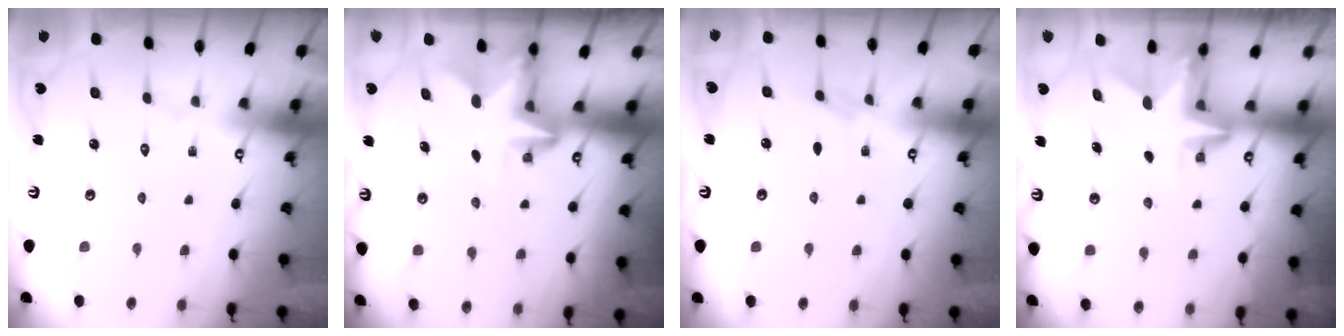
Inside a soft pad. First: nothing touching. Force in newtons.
{"total": 2.7, "press": 2.7, "slide": 0.5}
{"total": 2.3, "press": 2.3, "slide": 0.5}
{"total": 2.9, "press": 2.9, "slide": 0.2}